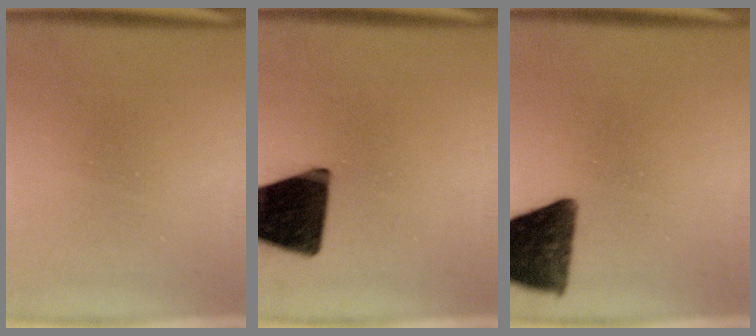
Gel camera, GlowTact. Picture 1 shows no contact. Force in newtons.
{"total": 17.1}
{"total": 12.4}